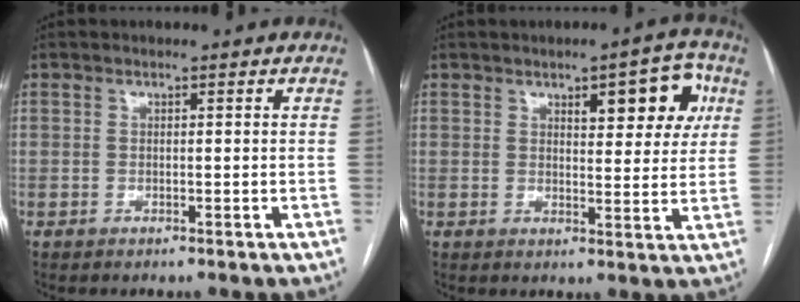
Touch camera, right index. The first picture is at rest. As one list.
[{"total": 8.5, "force": [3.6, 2.8, 7.1], "torque": [-0.082, 0.014, 0.046]}]